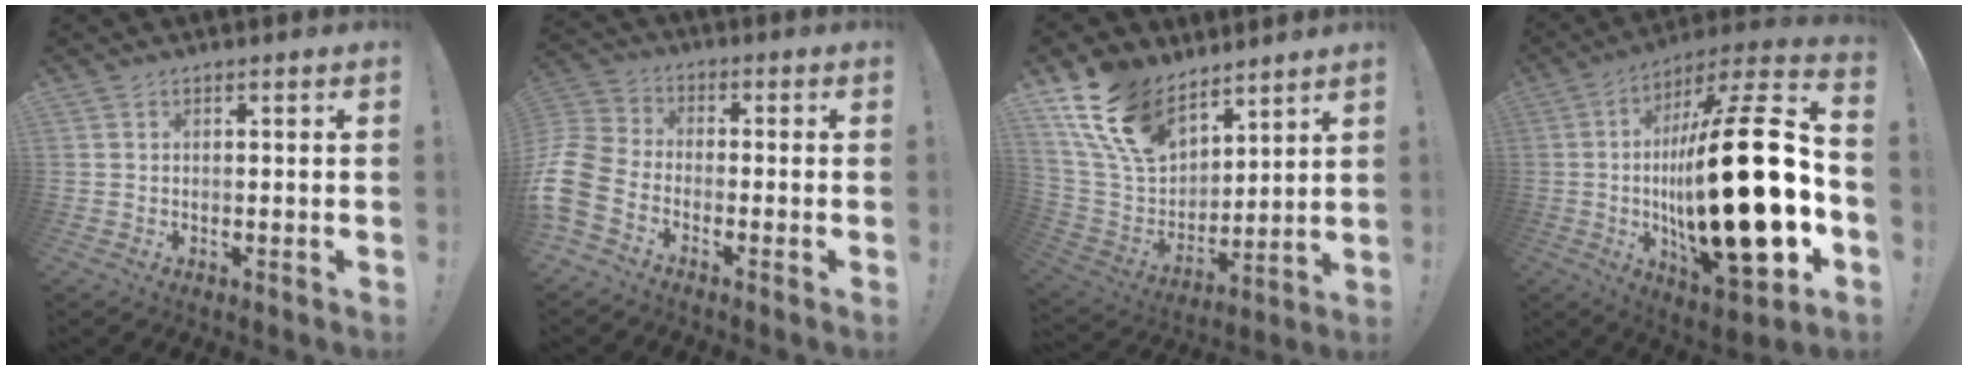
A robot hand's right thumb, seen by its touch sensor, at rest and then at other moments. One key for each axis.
{"total": 10.5, "fx": -5.9, "fy": 6.3, "fz": 5.9, "tx": -0.136, "ty": 0.029, "tz": -0.113}
{"total": 18.1, "fx": 11.5, "fy": 11.0, "fz": 8.7, "tx": -0.174, "ty": -0.058, "tz": 0.225}
{"total": 34.5, "fx": -2.8, "fy": 11.2, "fz": 32.6, "tx": -0.562, "ty": 0.009, "tz": -0.046}